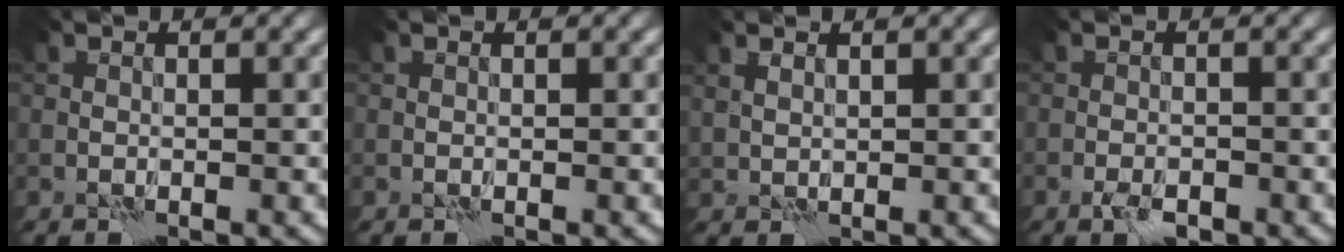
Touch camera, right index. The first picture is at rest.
{"total": 0.0}
{"total": 0.9, "force": [0.8, 0.3, 0.3], "torque": [-0.012, 0.000, 0.020]}
{"total": 1.7, "force": [-1.0, 0.7, 1.2], "torque": [-0.024, -0.001, -0.021]}